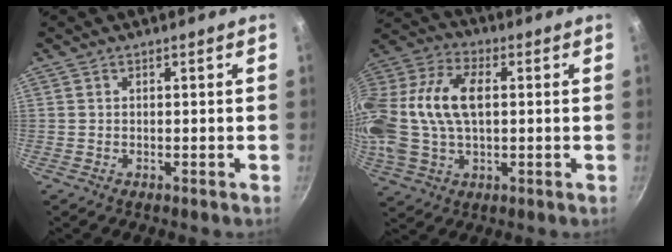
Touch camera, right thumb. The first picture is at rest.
{"total": 22.1, "force": [2.1, 13.1, 17.7], "torque": [-0.421, 0.022, 0.041]}